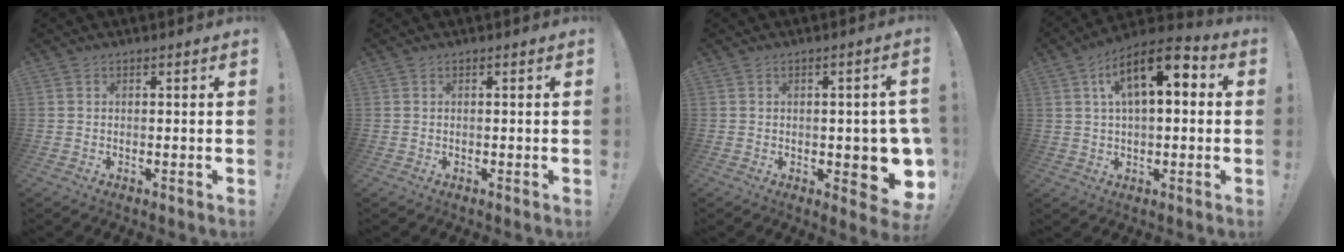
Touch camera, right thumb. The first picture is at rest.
{"total": 0.0}
{"total": 9.1, "force": [-2.1, 4.0, 7.9], "torque": [-0.077, 0.000, -0.025]}
{"total": 13.9, "force": [4.4, 6.1, 11.6], "torque": [-0.178, -0.006, 0.073]}